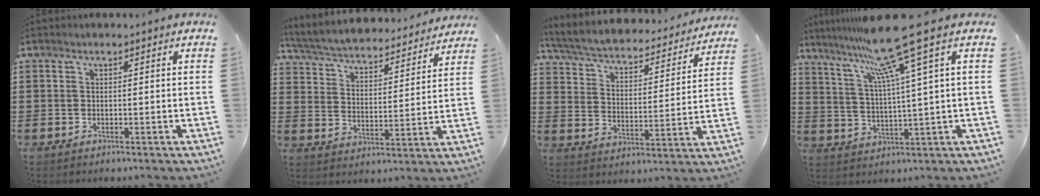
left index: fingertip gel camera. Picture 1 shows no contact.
{"total": 4.3, "force": [4.2, 0.1, 0.8], "torque": [-0.040, -0.034, 0.065]}
{"total": 3.9, "force": [3.6, 0.6, 1.4], "torque": [-0.048, -0.028, 0.052]}
{"total": 12.8, "force": [7.7, -1.1, 10.1], "torque": [-0.208, -0.027, 0.119]}